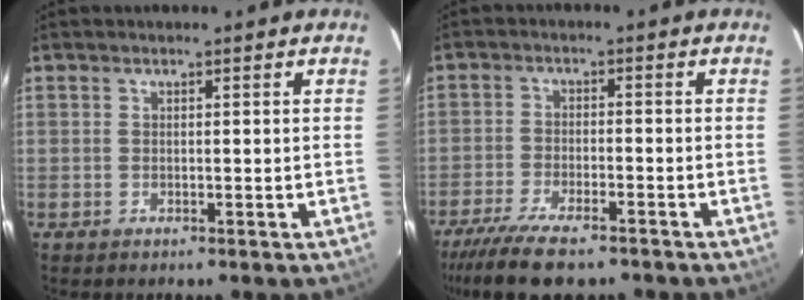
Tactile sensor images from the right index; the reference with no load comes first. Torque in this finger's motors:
{"motor_torque": [1.15, -0.99, 0.52, 0.12]}